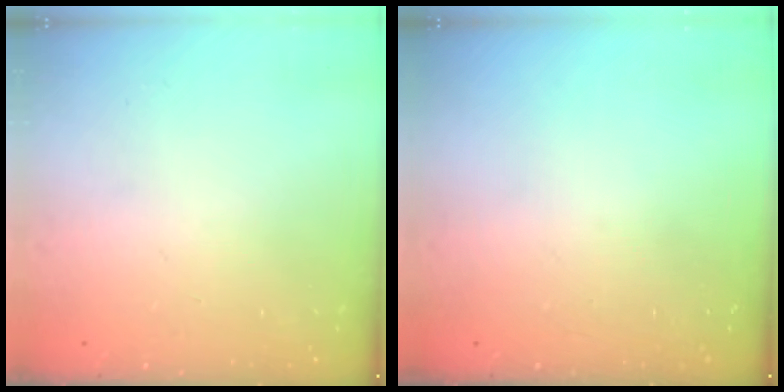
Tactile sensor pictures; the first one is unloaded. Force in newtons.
{"total": 0.0}